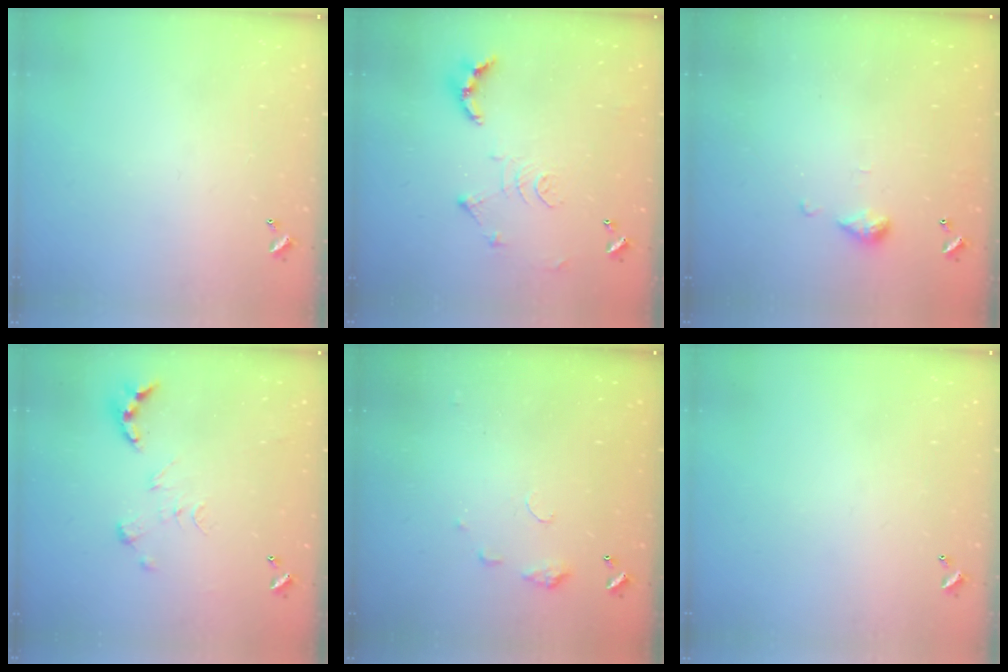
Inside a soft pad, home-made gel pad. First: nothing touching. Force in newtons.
{"total": 12.0, "press": 11.9, "slide": 1.3}
{"total": 5.6, "press": 5.5, "slide": 0.7}
{"total": 0.0}
{"total": 5.6, "press": 5.6, "slide": 0.7}
{"total": 0.0}